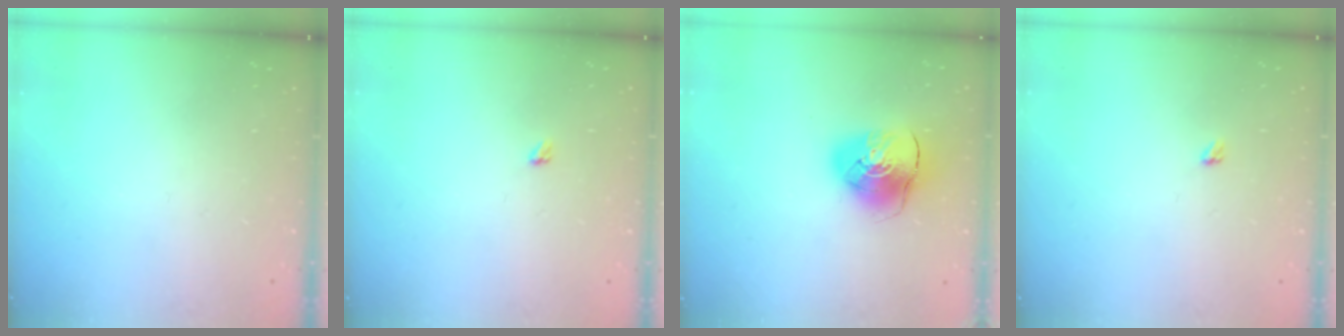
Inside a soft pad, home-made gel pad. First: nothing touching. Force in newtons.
{"total": 2.4, "press": 2.4, "slide": 0.4}
{"total": 9.8, "press": 9.7, "slide": 1.6}
{"total": 2.4, "press": 2.4, "slide": 0.4}